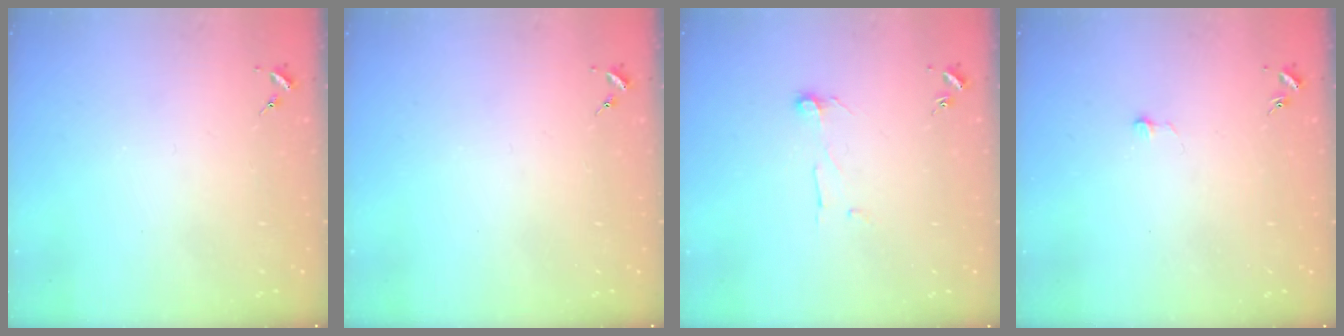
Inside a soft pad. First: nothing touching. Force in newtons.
{"total": 0.0}
{"total": 6.5, "press": 6.5, "slide": 0.6}
{"total": 2.9, "press": 2.9, "slide": 0.2}